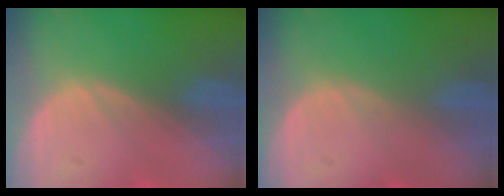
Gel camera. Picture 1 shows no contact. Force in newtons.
{"total": 0.0}